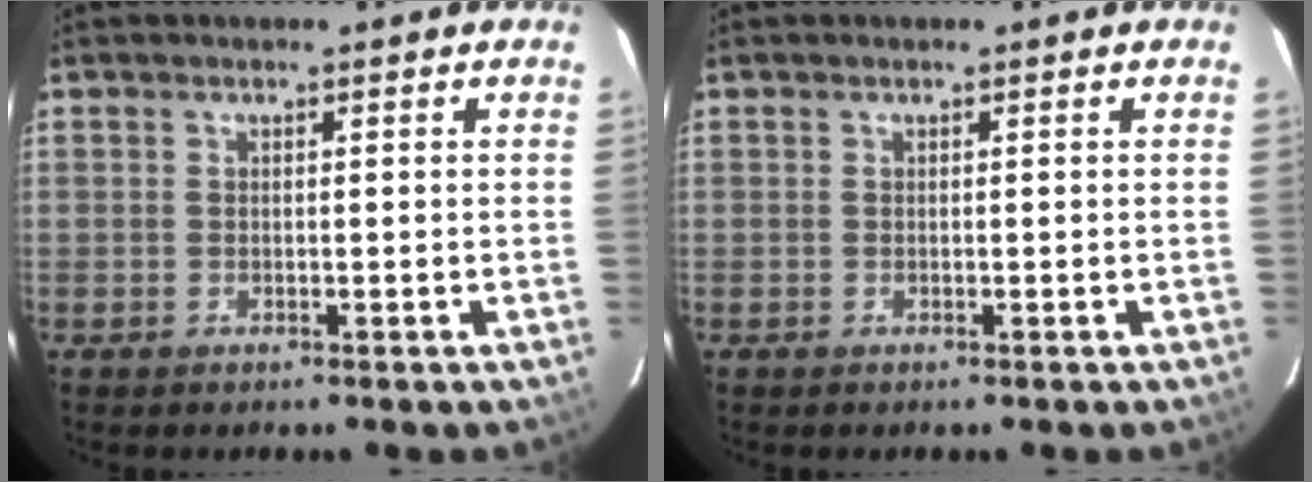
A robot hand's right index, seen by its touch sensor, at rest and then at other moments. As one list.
[{"total": 0.0}]